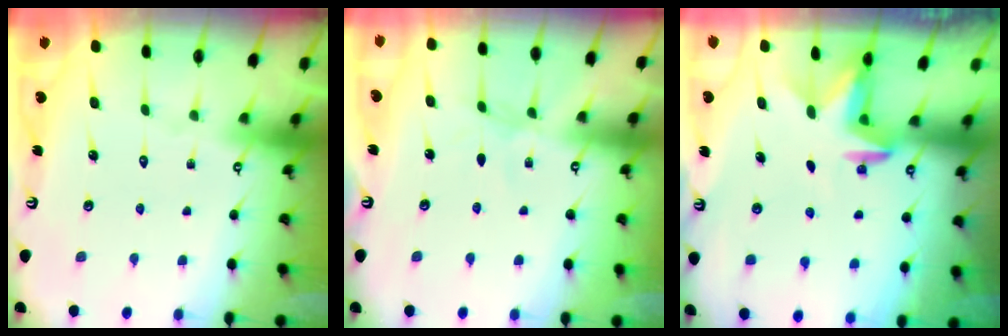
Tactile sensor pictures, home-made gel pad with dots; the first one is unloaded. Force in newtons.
{"total": 2.7, "press": 2.7, "slide": 0.4}
{"total": 2.9, "press": 2.8, "slide": 0.7}